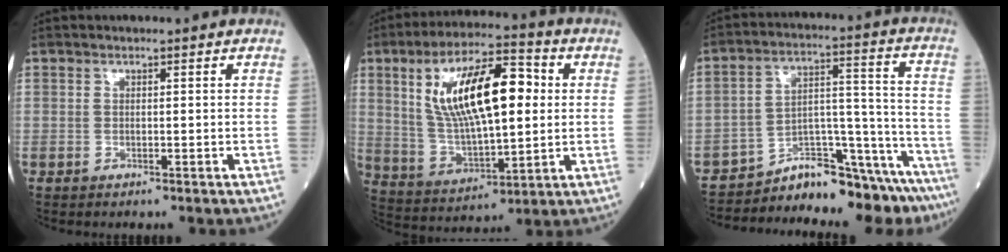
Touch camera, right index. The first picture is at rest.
{"total": 17.8, "force": [4.1, 5.8, 16.3], "torque": [-0.303, 0.023, 0.075]}
{"total": 15.2, "force": [-14.8, 0.9, 3.6], "torque": [-0.024, 0.062, -0.219]}